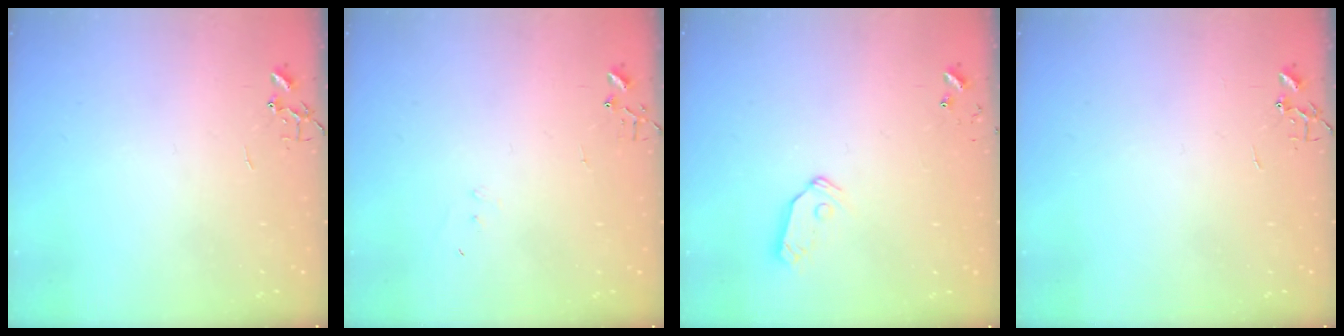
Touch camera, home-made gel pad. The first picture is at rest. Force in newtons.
{"total": 4.9, "press": 4.9, "slide": 0.3}
{"total": 7.2, "press": 7.2, "slide": 0.3}
{"total": 0.0}